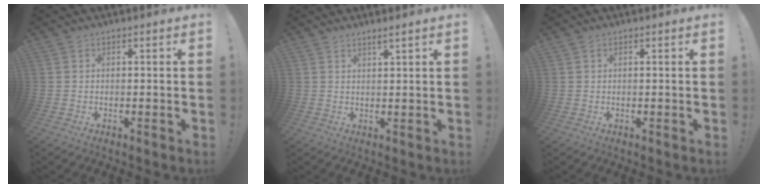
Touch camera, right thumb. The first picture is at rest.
{"total": 2.4, "force": [2.0, 0.0, 1.3], "torque": [-0.020, -0.014, 0.034]}
{"total": 0.6, "force": [0.3, 0.2, 0.4], "torque": [-0.016, 0.005, 0.008]}